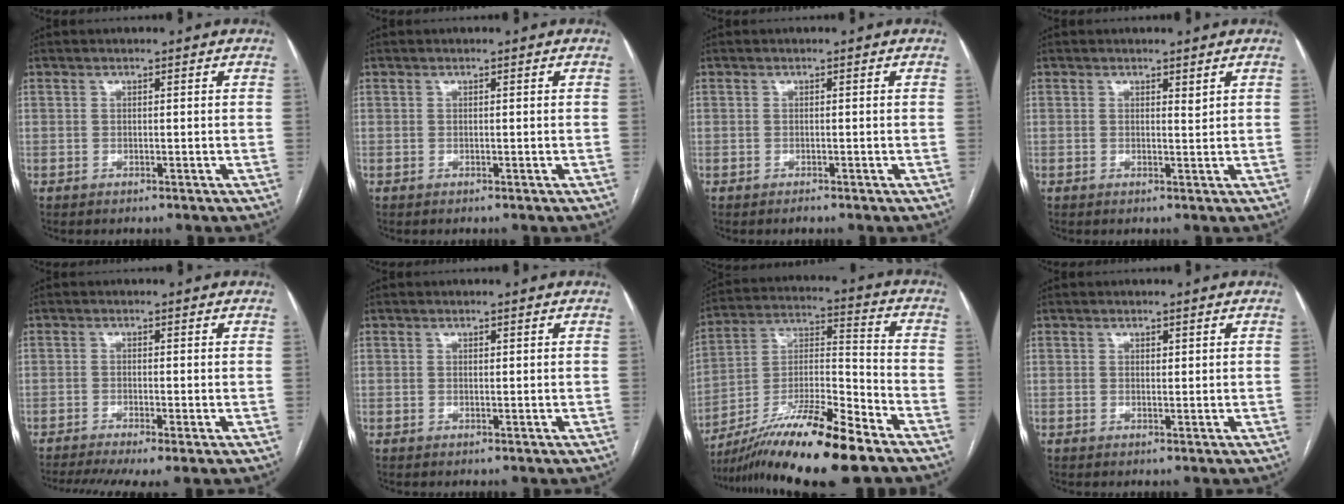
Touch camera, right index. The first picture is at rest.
{"total": 0.0}
{"total": 0.5, "force": [-0.5, 0.2, 0.1], "torque": [-0.001, 0.000, -0.006]}
{"total": 0.9, "force": [0.6, 0.2, 0.6], "torque": [-0.010, -0.006, 0.010]}
{"total": 7.9, "force": [-5.5, 1.1, 5.6], "torque": [-0.091, -0.010, -0.091]}
{"total": 0.0}
{"total": 18.2, "force": [-13.4, 0.8, 12.3], "torque": [-0.233, -0.019, -0.237]}
{"total": 0.7, "force": [0.4, 0.4, 0.4], "torque": [-0.004, -0.002, 0.005]}